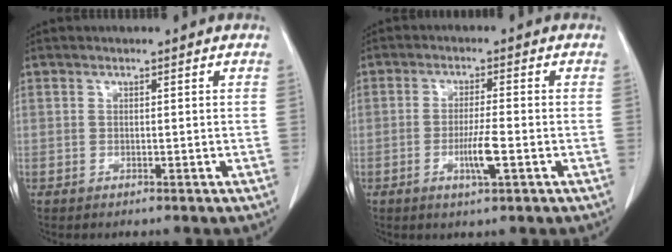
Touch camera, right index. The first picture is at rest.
{"total": 4.7, "force": [-1.6, 0.1, 4.4], "torque": [-0.083, -0.007, -0.028]}